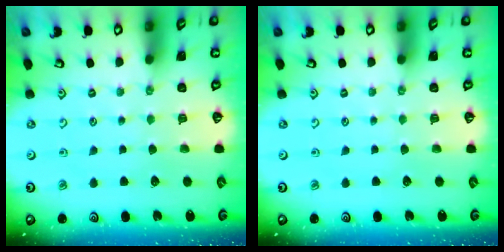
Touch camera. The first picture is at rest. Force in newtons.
{"total": 0.0}